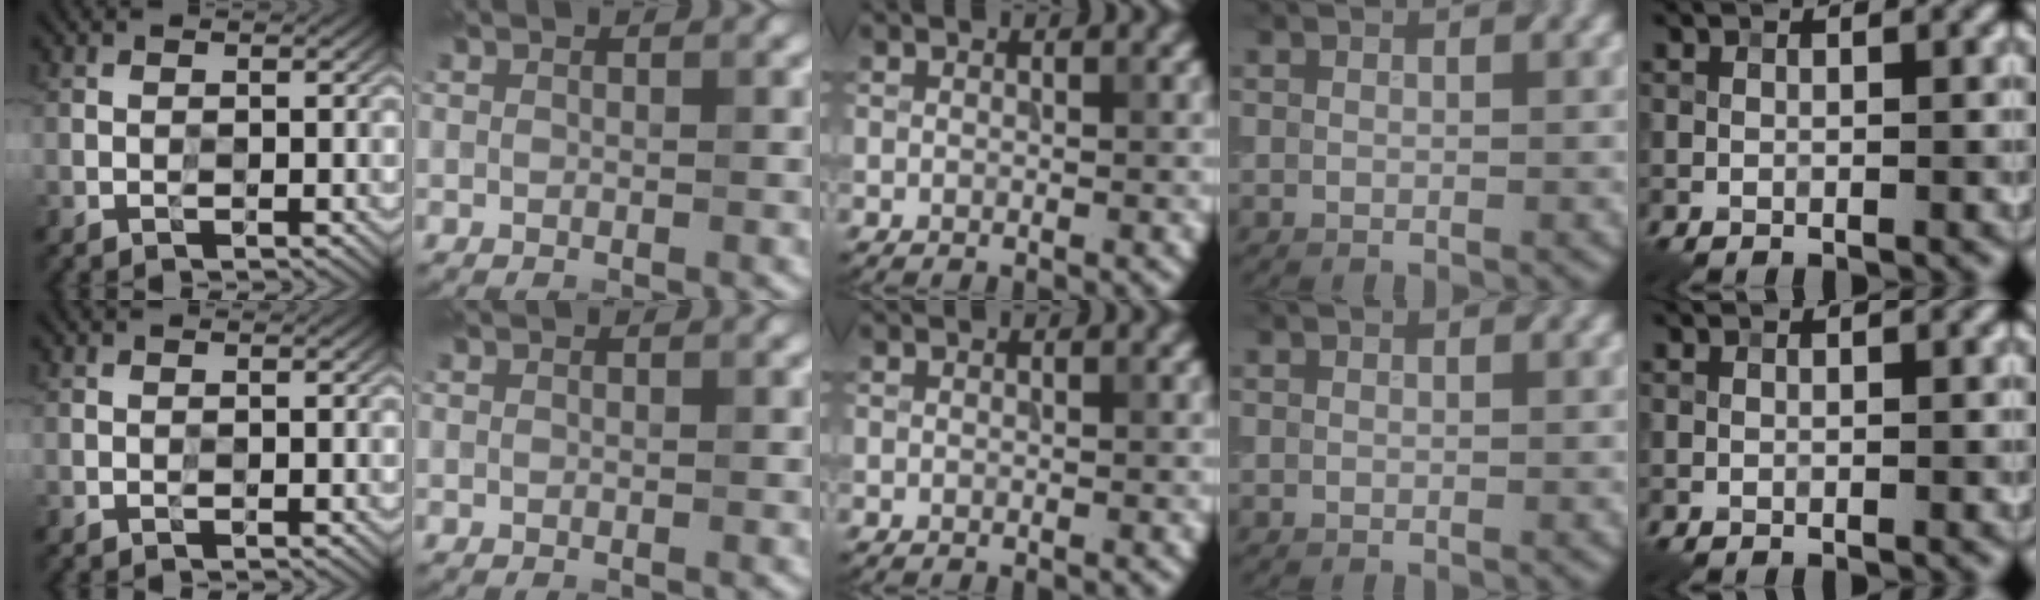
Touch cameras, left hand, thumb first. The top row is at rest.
{}